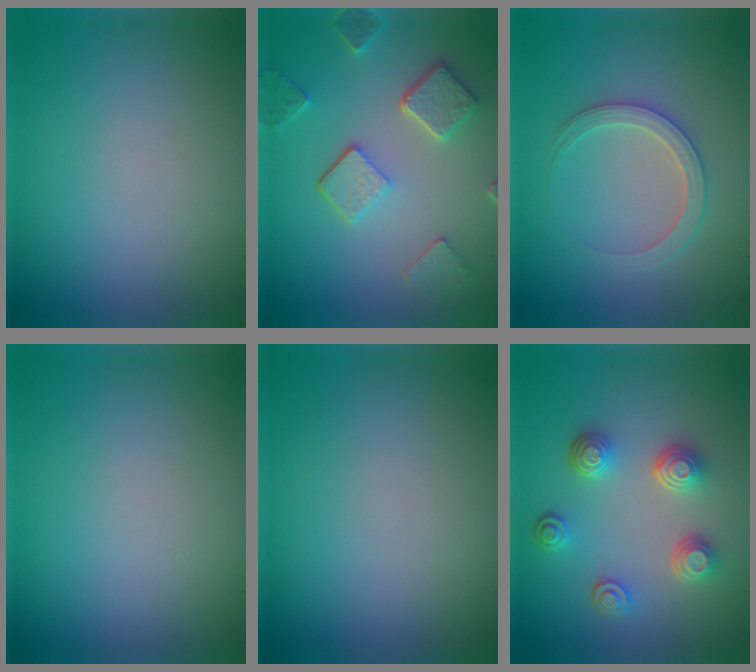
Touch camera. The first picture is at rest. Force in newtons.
{"total": 5.1, "press": 3.9, "slide": 3.2}
{"total": 2.8, "press": 2.7, "slide": 0.4}
{"total": 0.0}
{"total": 0.0}
{"total": 4.5, "press": 3.5, "slide": 2.8}